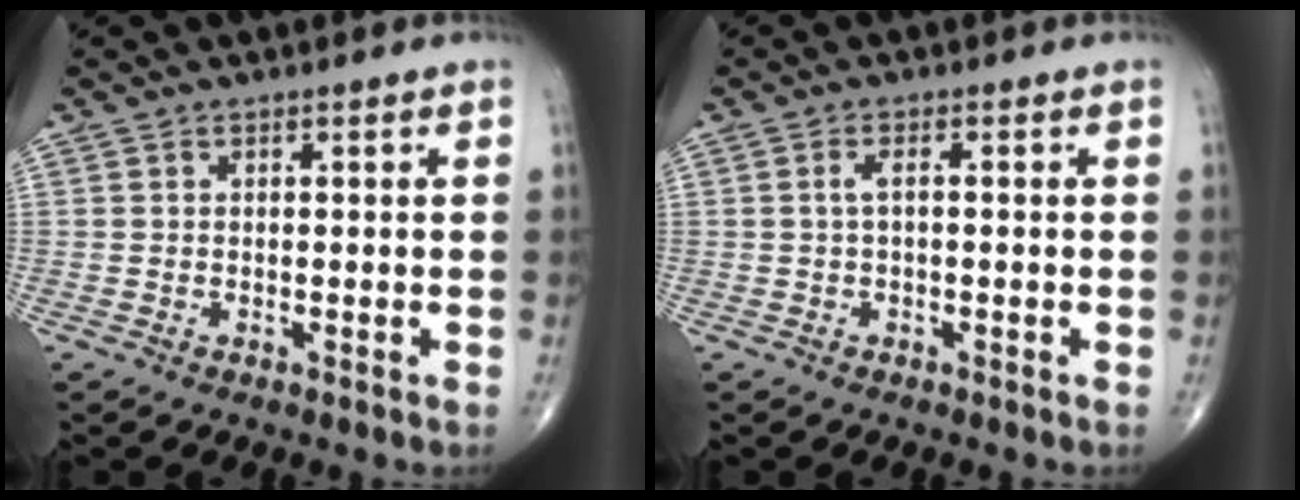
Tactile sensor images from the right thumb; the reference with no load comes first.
{"total": 1.7, "force": [0.0, 0.5, 1.6], "torque": [-0.037, 0.006, 0.000]}